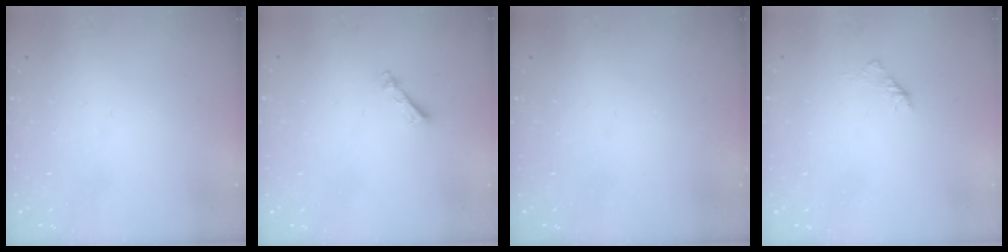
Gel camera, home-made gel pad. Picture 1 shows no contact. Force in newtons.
{"total": 3.3, "press": 3.3, "slide": 0.1}
{"total": 0.0}
{"total": 2.0, "press": 1.9, "slide": 0.6}